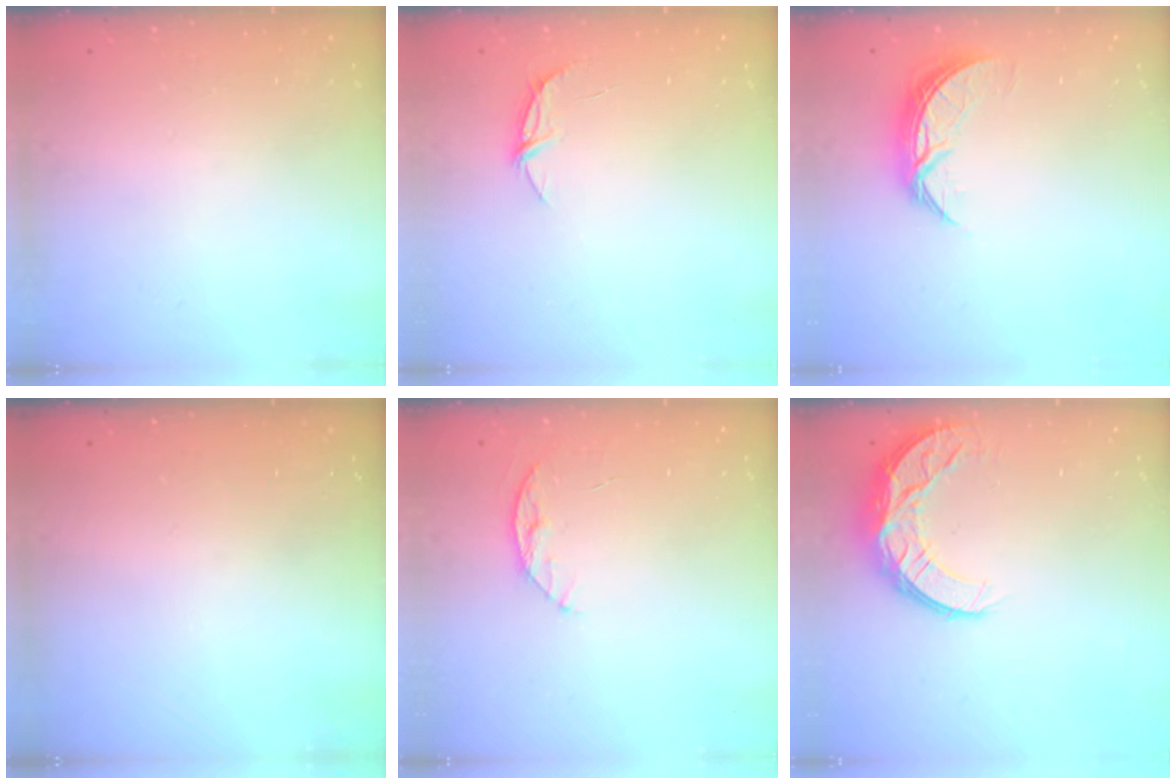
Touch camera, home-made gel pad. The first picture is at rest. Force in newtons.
{"total": 5.6, "press": 5.6, "slide": 0.4}
{"total": 7.6, "press": 7.6, "slide": 0.5}
{"total": 0.0}
{"total": 5.6, "press": 5.6, "slide": 0.6}
{"total": 10.1, "press": 10.1, "slide": 0.7}